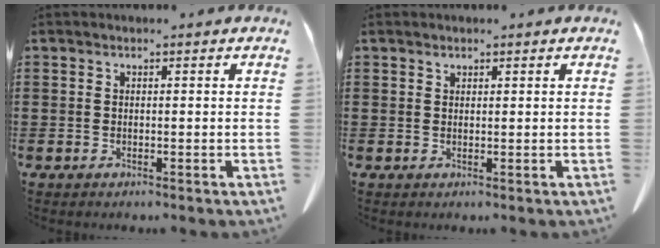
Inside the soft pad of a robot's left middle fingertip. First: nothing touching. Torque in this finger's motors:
{"motor_torque": [0.36, 0.29, 0.06, 0.01]}